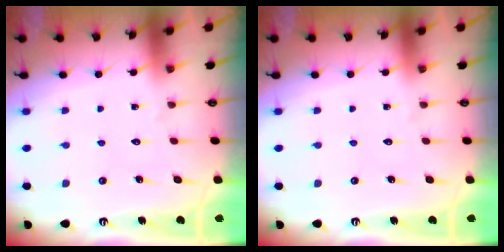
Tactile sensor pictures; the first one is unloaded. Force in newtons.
{"total": 0.0}